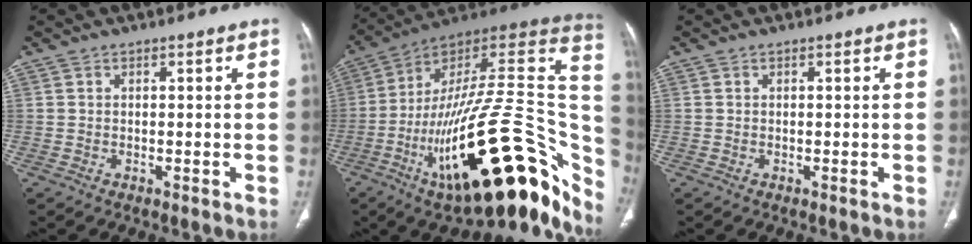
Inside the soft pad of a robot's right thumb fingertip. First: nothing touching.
{"total": 40.8, "force": [-14.4, 14.8, 35.2], "torque": [-0.425, 0.065, -0.226]}
{"total": 0.0}